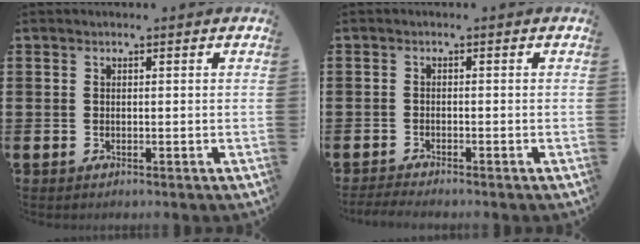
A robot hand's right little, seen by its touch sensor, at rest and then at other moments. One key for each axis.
{"total": 1.2, "fx": -1.2, "fy": 0.0, "fz": 0.3, "tx": -0.007, "ty": 0.000, "tz": -0.023}